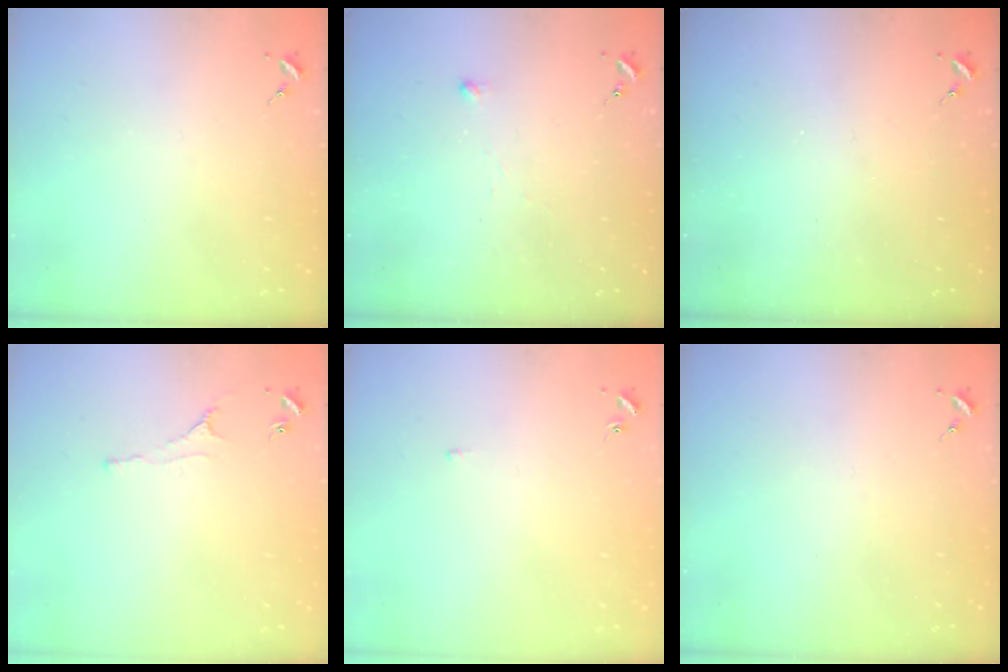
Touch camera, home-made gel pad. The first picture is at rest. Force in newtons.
{"total": 2.5, "press": 2.5, "slide": 0.5}
{"total": 0.0}
{"total": 2.2, "press": 2.1, "slide": 0.4}
{"total": 1.8, "press": 1.8, "slide": 0.5}
{"total": 0.0}